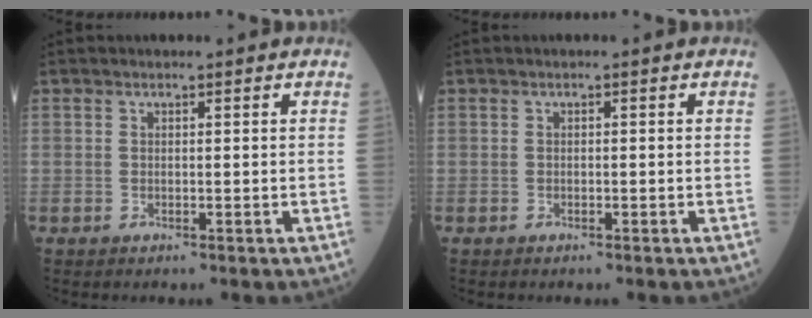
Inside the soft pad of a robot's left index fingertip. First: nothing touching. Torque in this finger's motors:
{"motor_torque": [-0.05, 0.04, 0.00, 0.00]}